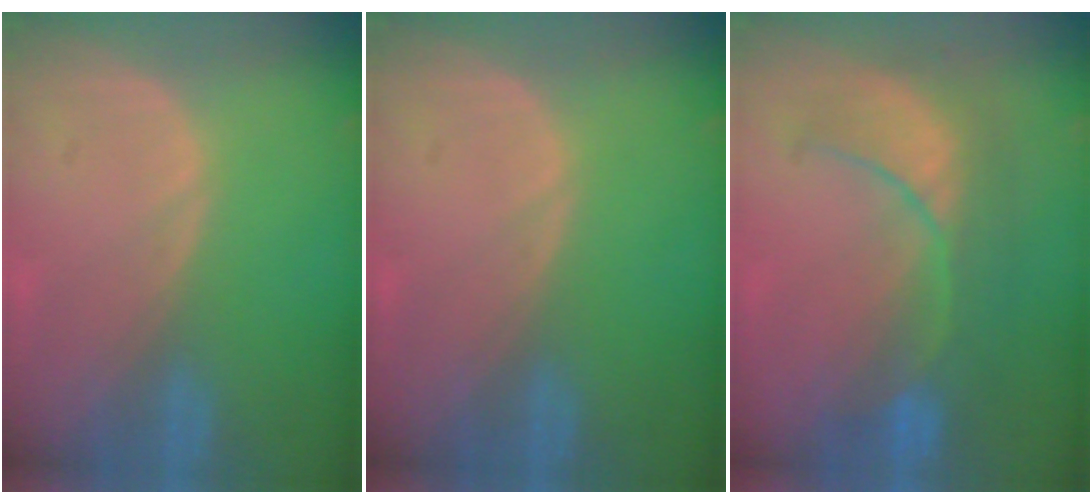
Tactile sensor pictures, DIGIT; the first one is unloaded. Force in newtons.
{"total": 0.0}
{"total": 8.3, "press": 8.3, "slide": 0.9}